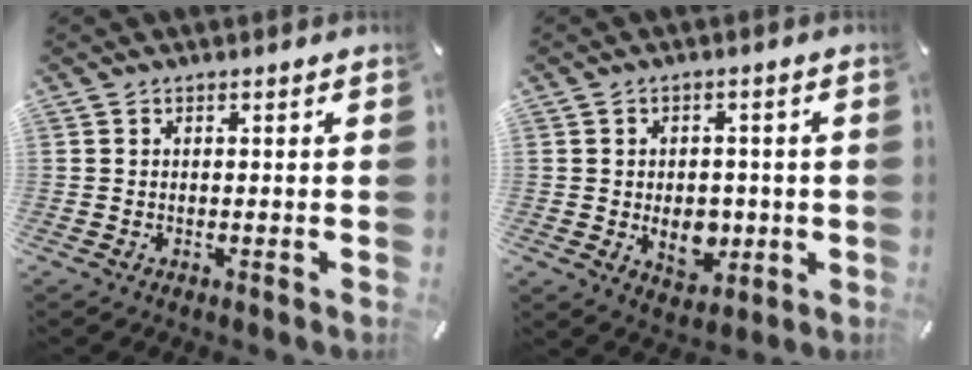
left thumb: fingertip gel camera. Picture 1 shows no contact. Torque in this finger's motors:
{"motor_torque": [0.57, 2.17, 0.16, -0.03, 0.08]}